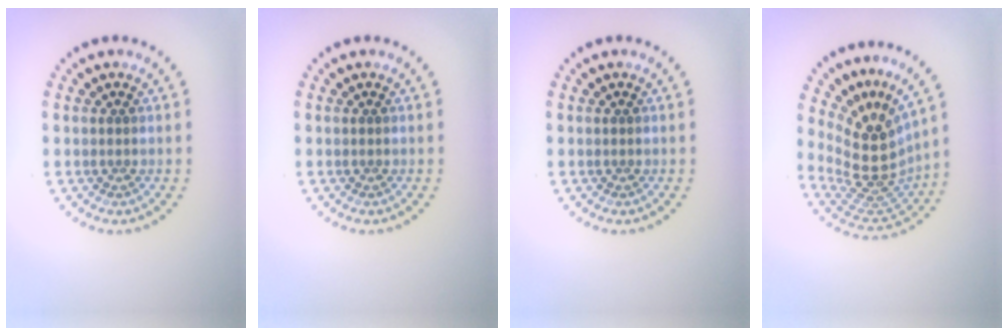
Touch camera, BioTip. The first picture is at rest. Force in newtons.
{"total": 0.0}
{"total": 0.0}
{"total": 5.3, "press": 3.9, "slide": 3.6}